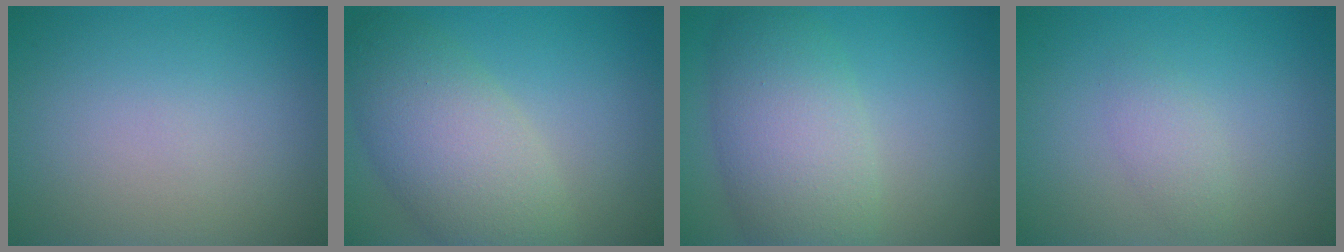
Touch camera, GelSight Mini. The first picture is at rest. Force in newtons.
{"total": 7.0, "press": 7.0, "slide": 0.3}
{"total": 7.0, "press": 7.0, "slide": 0.1}
{"total": 1.5, "press": 1.5, "slide": 0.0}